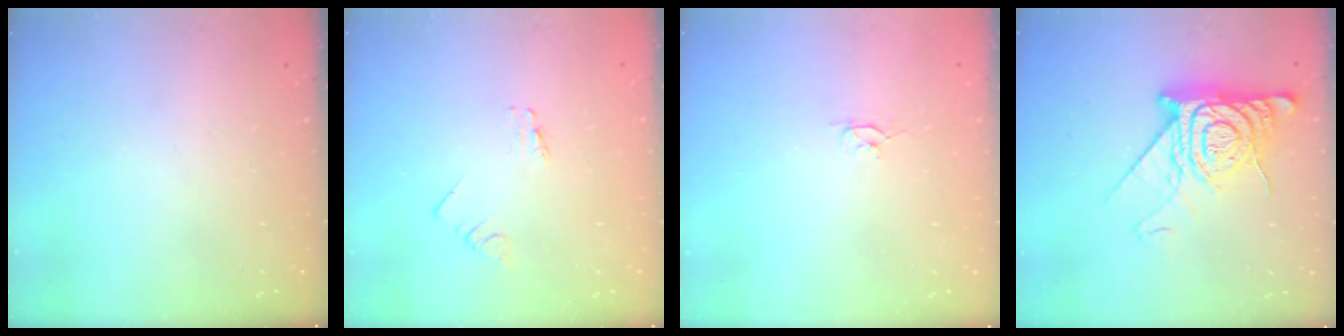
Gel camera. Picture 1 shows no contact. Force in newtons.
{"total": 0.7, "press": 0.7, "slide": 0.1}
{"total": 2.6, "press": 2.6, "slide": 0.3}
{"total": 15.0, "press": 15.0, "slide": 1.3}